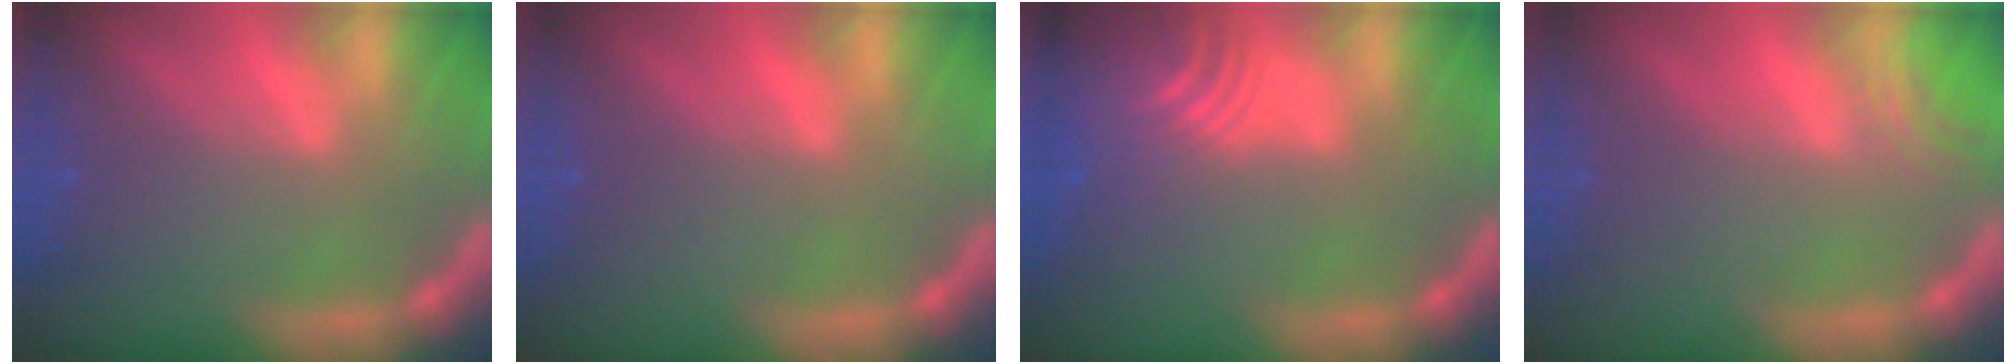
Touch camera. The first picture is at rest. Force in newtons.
{"total": 0.0}
{"total": 8.6}
{"total": 1.5}